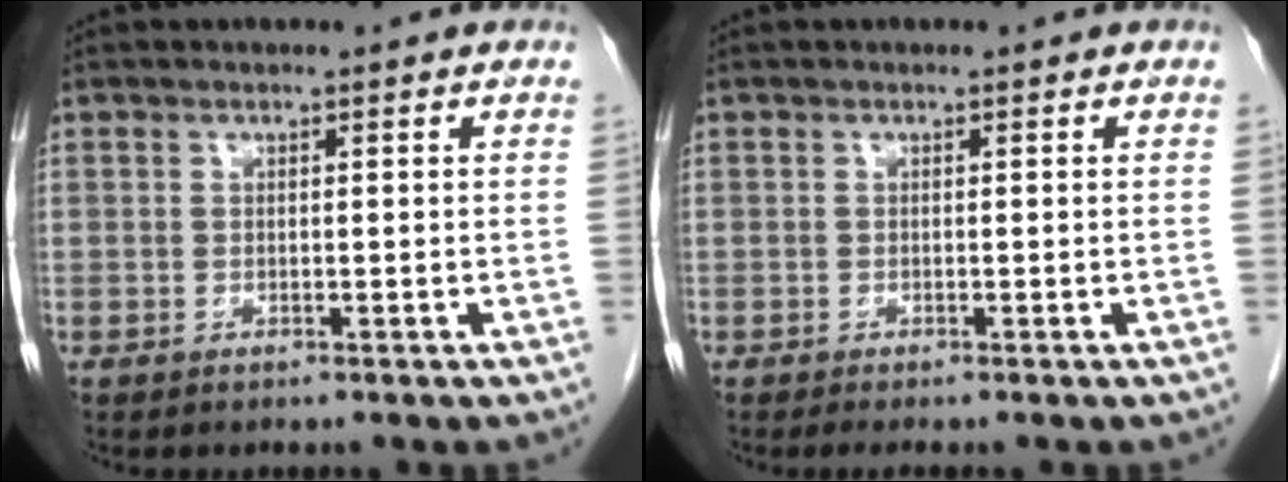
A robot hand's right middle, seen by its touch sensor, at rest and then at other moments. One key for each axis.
{"total": 1.0, "fx": -0.8, "fy": -0.1, "fz": 0.6, "tx": -0.008, "ty": -0.001, "tz": -0.010}